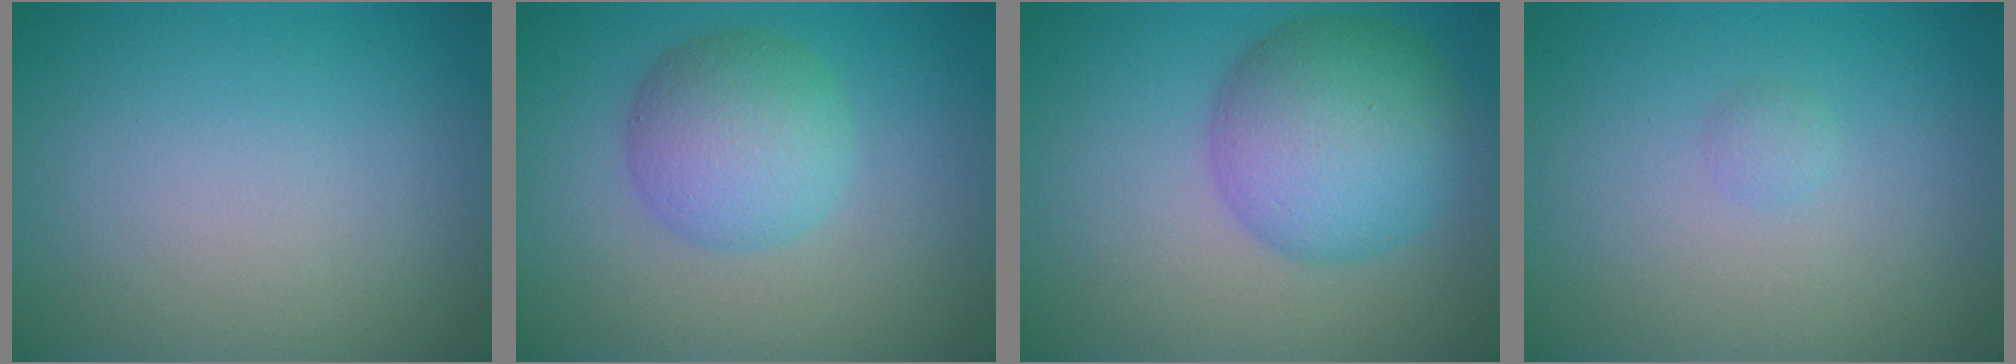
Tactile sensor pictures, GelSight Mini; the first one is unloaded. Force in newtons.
{"total": 4.9, "press": 4.9, "slide": 0.1}
{"total": 7.8, "press": 7.8, "slide": 0.4}
{"total": 0.7, "press": 0.7, "slide": 0.1}